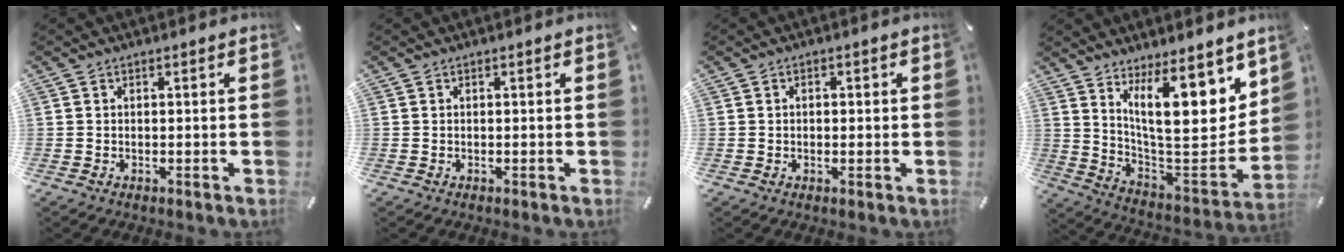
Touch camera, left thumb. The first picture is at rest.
{"total": 0.0}
{"total": 1.2, "force": [-0.2, 1.0, 0.6], "torque": [-0.013, 0.005, -0.005]}
{"total": 18.2, "force": [10.2, 6.8, 13.4], "torque": [-0.199, -0.080, 0.172]}